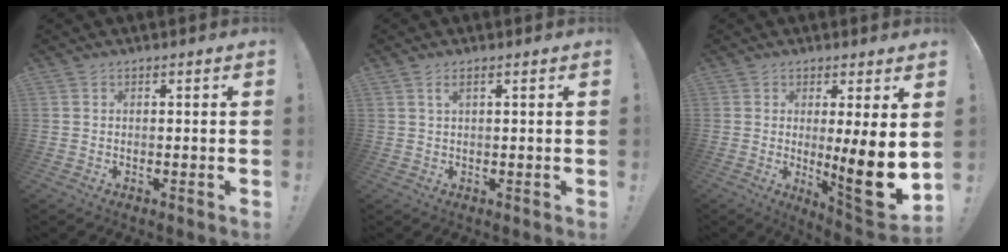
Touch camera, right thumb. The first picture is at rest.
{"total": 2.0, "force": [0.9, 0.5, 1.7], "torque": [-0.030, -0.001, 0.014]}
{"total": 13.5, "force": [-0.4, 1.3, 13.4], "torque": [-0.169, -0.024, -0.002]}